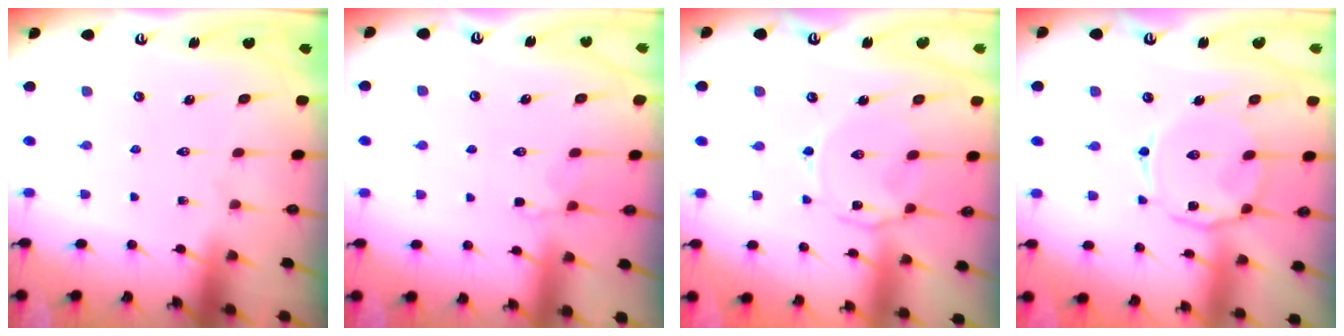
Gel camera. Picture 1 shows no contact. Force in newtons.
{"total": 2.7, "press": 2.3, "slide": 1.4}
{"total": 2.5, "press": 2.5, "slide": 0.6}
{"total": 7.2, "press": 7.2, "slide": 0.6}